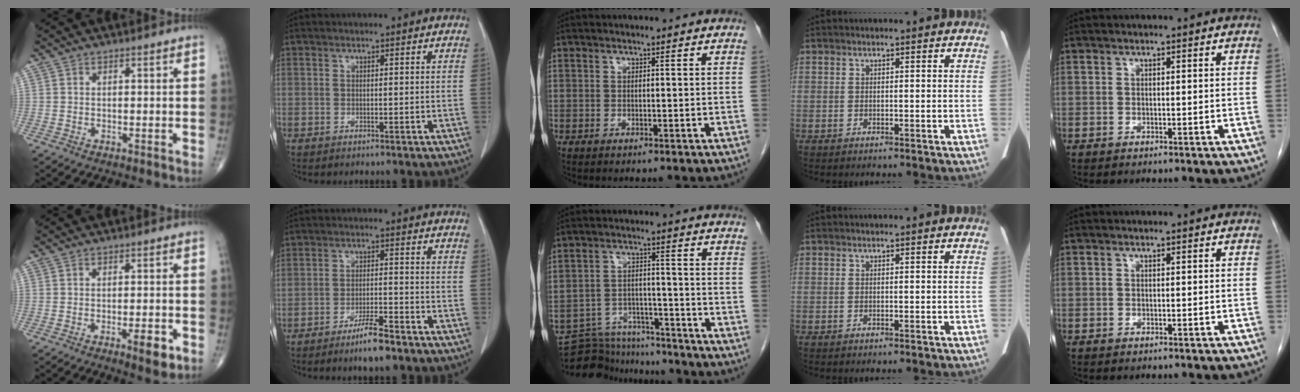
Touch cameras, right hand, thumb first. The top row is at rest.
{"thumb": {"total": 4.6, "force": [-1.9, 1.3, 4.0], "torque": [-0.055, 0.000, -0.023]}, "index": {"total": 5.2, "force": [-3.9, 0.5, 3.5], "torque": [-0.064, -0.005, -0.066]}, "middle": {"total": 11.7, "force": [-11.3, 3.1, 1.1], "torque": [-0.017, 0.018, -0.176]}}